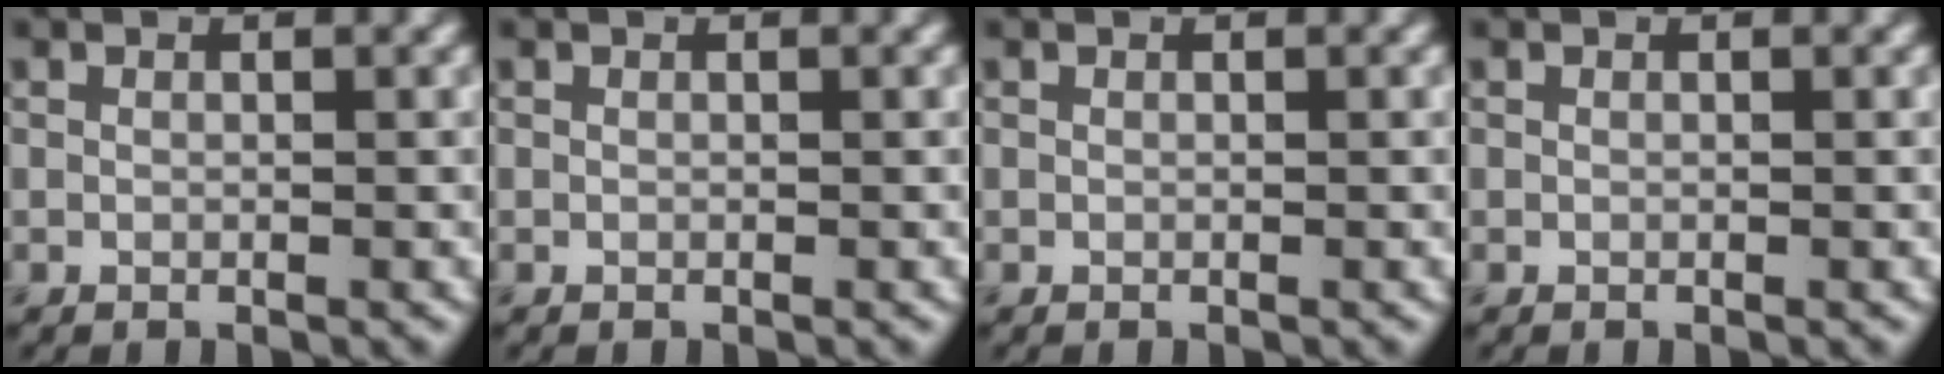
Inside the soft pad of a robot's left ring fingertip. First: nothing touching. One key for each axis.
{"total": 0.0}
{"total": 0.0}
{"total": 0.0}